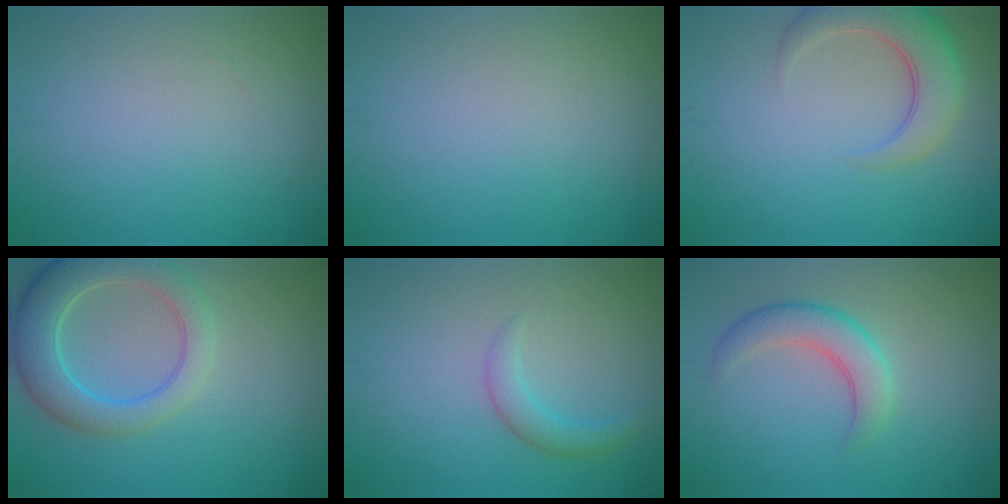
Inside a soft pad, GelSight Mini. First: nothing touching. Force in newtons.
{"total": 0.0}
{"total": 5.4, "press": 5.4, "slide": 0.6}
{"total": 6.5, "press": 6.5, "slide": 0.7}
{"total": 2.0, "press": 2.0, "slide": 0.1}
{"total": 3.7, "press": 3.7, "slide": 0.2}